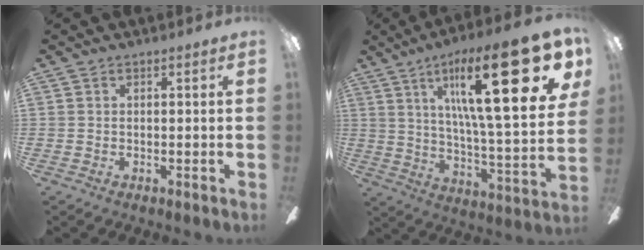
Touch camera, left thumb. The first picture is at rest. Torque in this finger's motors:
{"motor_torque": [2.66, 2.35, 2.24, -0.53, 0.56]}